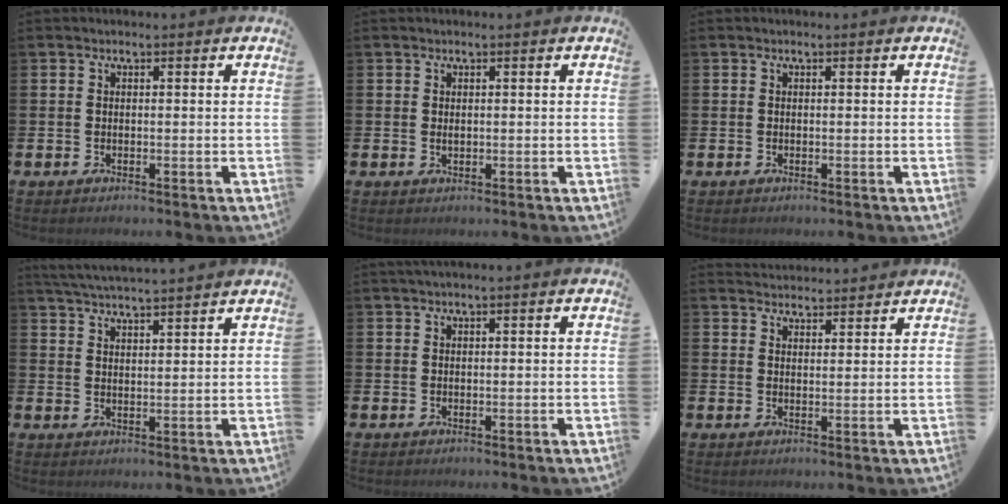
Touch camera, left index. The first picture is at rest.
{"total": 0.6, "force": [0.2, 0.3, 0.4], "torque": [-0.007, 0.002, 0.003]}
{"total": 0.0}
{"total": 4.4, "force": [4.3, -0.5, 0.3], "torque": [-0.023, -0.021, 0.078]}
{"total": 0.6, "force": [0.4, -0.1, 0.4], "torque": [-0.012, 0.004, 0.008]}
{"total": 3.1, "force": [3.0, 0.4, -0.2], "torque": [0.000, -0.017, 0.056]}